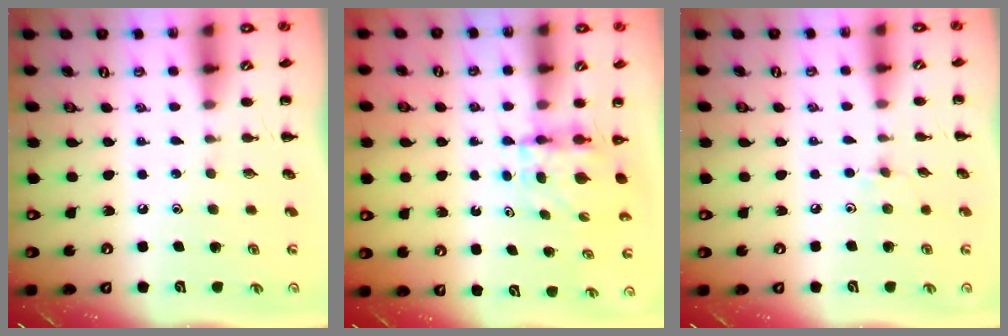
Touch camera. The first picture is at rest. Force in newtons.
{"total": 4.0, "press": 3.9, "slide": 0.3}
{"total": 4.0, "press": 3.7, "slide": 1.4}